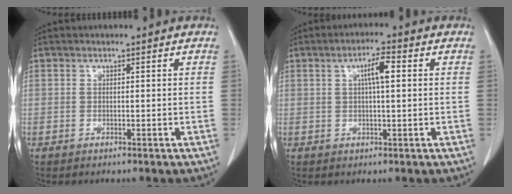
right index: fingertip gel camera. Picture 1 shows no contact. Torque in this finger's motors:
{"motor_torque": [0.19, 0.00, 0.09, 0.05]}